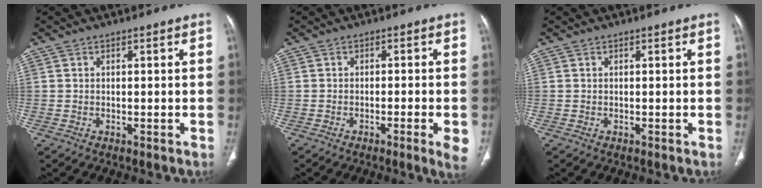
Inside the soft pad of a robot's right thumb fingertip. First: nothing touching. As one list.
[{"total": 5.0, "force": [-2.1, 0.5, 4.5], "torque": [-0.067, -0.004, -0.030]}, {"total": 0.0}]